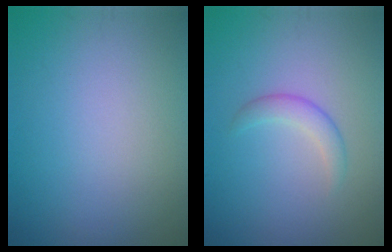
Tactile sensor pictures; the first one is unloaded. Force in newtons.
{"total": 1.8, "press": 1.8, "slide": 0.1}